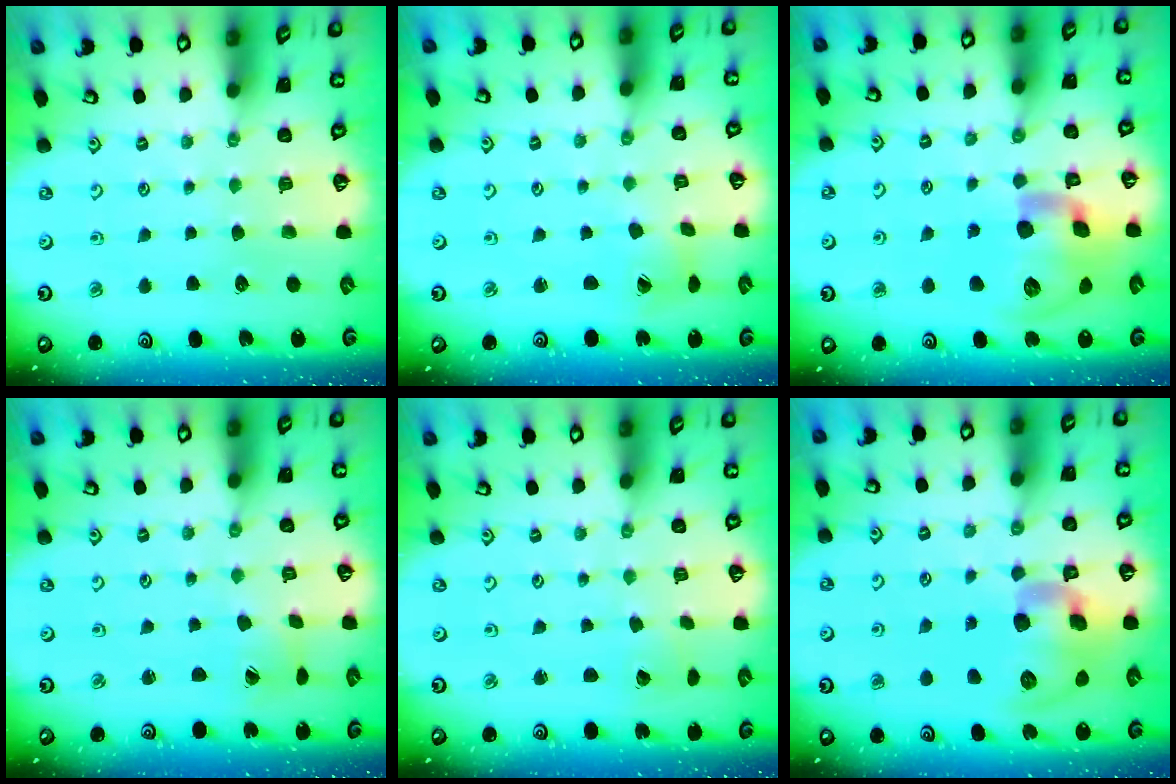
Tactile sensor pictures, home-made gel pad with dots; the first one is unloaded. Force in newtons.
{"total": 3.3, "press": 3.3, "slide": 0.5}
{"total": 20.7, "press": 20.5, "slide": 3.1}
{"total": 2.6, "press": 2.6, "slide": 0.3}
{"total": 1.8, "press": 1.8, "slide": 0.2}
{"total": 17.3, "press": 17.1, "slide": 2.7}